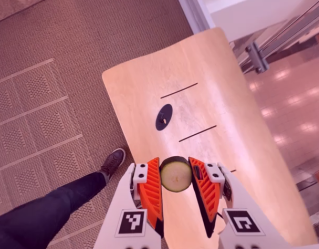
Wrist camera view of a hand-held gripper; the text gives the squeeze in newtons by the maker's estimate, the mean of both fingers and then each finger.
{"total": 8.9, "left": 8.7, "right": 9.0}